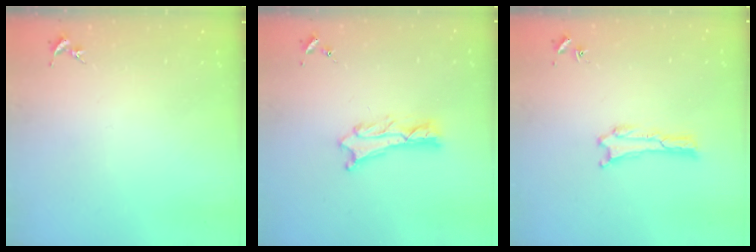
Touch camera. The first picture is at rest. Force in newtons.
{"total": 1.8, "press": 1.8, "slide": 0.2}
{"total": 0.0}